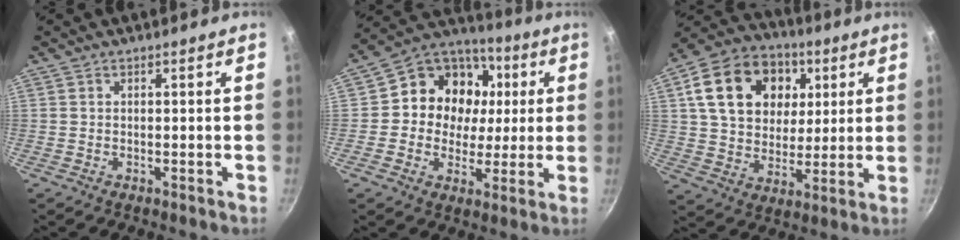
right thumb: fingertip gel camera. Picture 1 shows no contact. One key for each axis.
{"total": 15.9, "fx": 2.0, "fy": 14.0, "fz": 7.4, "tx": -0.092, "ty": 0.017, "tz": 0.017}
{"total": 20.3, "fx": 6.1, "fy": 15.4, "fz": 11.8, "tx": -0.183, "ty": 0.006, "tz": 0.099}